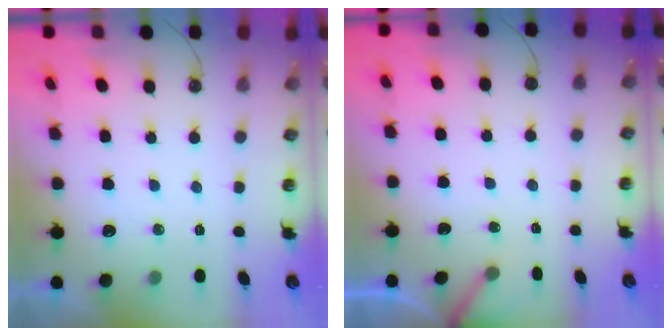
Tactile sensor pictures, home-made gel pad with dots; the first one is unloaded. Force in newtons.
{"total": 2.5, "press": 2.5, "slide": 0.1}